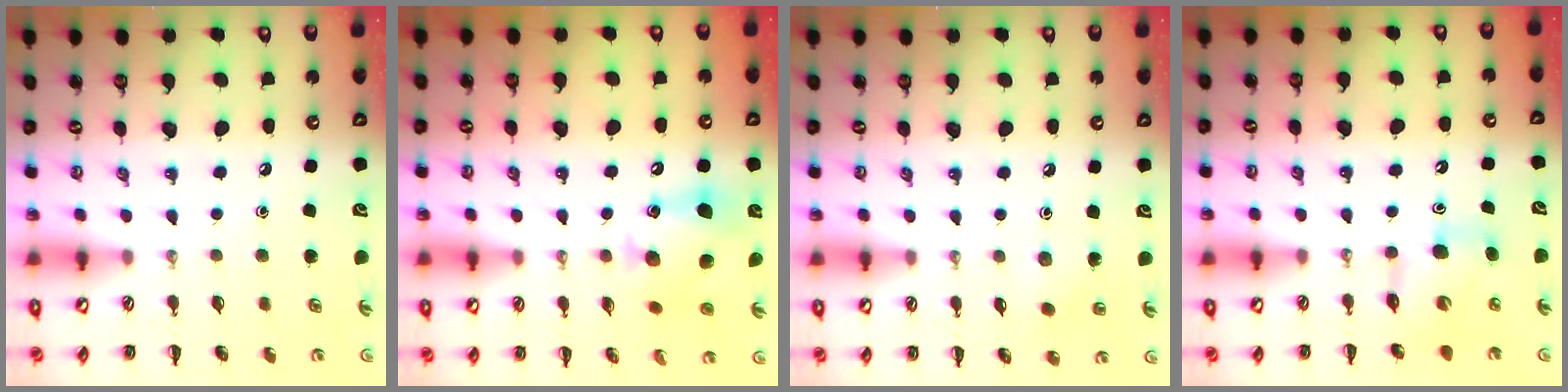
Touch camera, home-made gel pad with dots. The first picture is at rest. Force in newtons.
{"total": 11.7, "press": 11.6, "slide": 1.6}
{"total": 5.0, "press": 4.8, "slide": 1.4}
{"total": 7.5, "press": 7.5, "slide": 0.5}